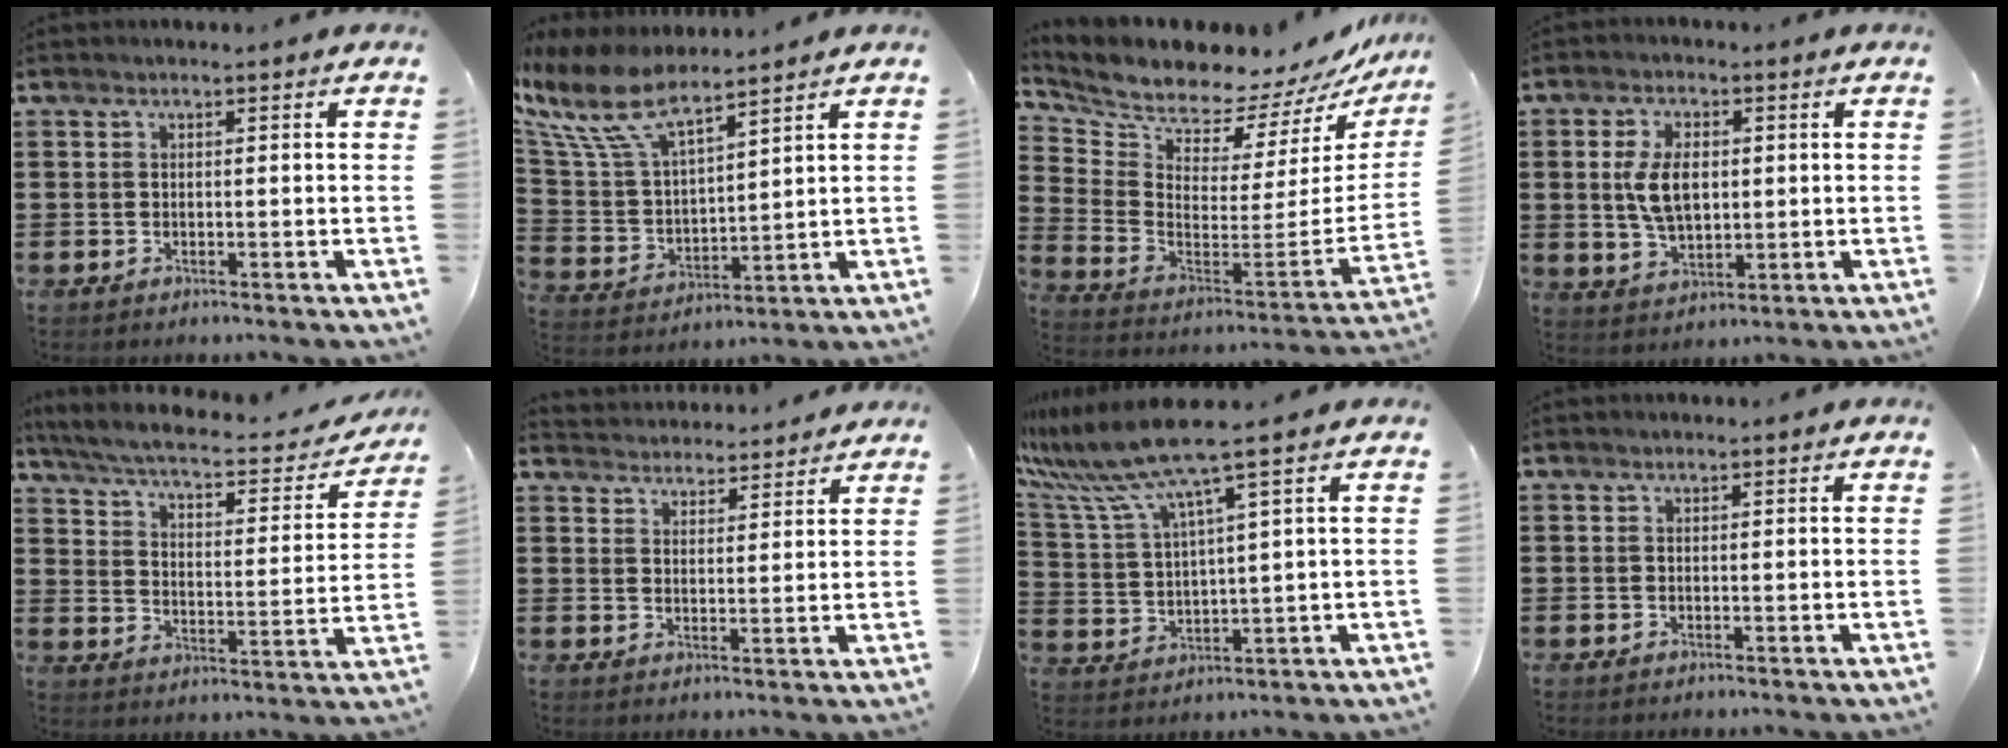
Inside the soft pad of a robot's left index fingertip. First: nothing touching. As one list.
[{"total": 10.4, "force": [8.1, 2.9, 5.7], "torque": [-0.156, -0.040, 0.143]}, {"total": 7.0, "force": [6.9, 0.9, -0.1], "torque": [-0.052, -0.082, 0.115]}, {"total": 6.8, "force": [0.9, 3.9, 5.5], "torque": [-0.119, 0.005, 0.010]}, {"total": 4.7, "force": [4.1, 0.3, 2.3], "torque": [-0.067, -0.032, 0.061]}, {"total": 3.5, "force": [3.4, 0.0, -0.5], "torque": [-0.003, -0.017, 0.063]}, {"total": 8.4, "force": [6.3, -0.4, 5.6], "torque": [-0.148, -0.040, 0.101]}, {"total": 0.0}]